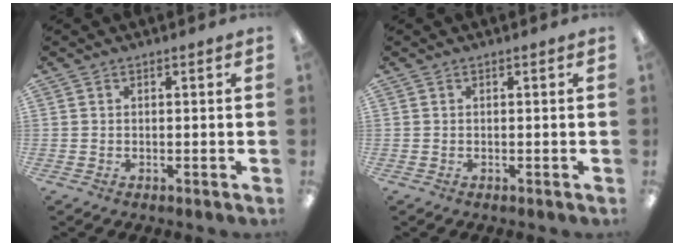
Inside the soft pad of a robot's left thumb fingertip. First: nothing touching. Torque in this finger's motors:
{"motor_torque": [-0.01, -0.01, -0.01, 0.00, 0.00]}